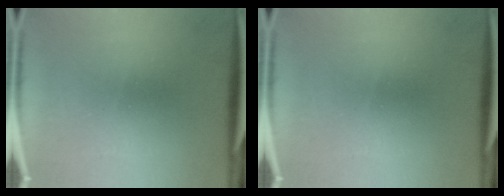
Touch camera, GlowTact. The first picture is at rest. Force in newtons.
{"total": 0.0}